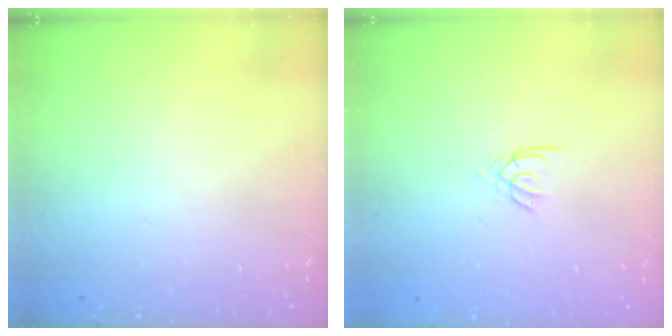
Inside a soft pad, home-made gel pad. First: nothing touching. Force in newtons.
{"total": 2.1, "press": 2.1, "slide": 0.2}